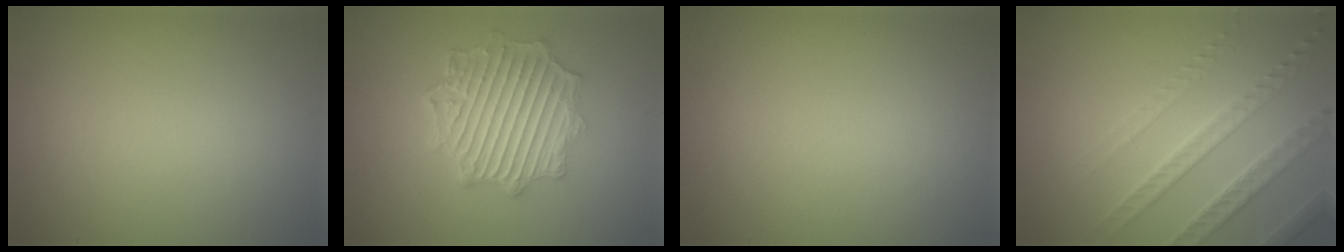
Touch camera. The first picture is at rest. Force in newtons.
{"total": 6.4, "press": 5.3, "slide": 3.5}
{"total": 0.0}
{"total": 3.9, "press": 3.8, "slide": 1.1}